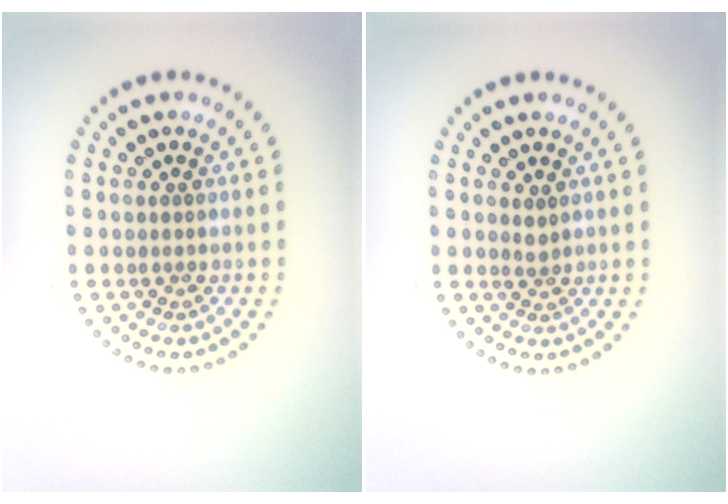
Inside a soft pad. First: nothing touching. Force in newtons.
{"total": 0.9, "press": 0.6, "slide": 0.6}